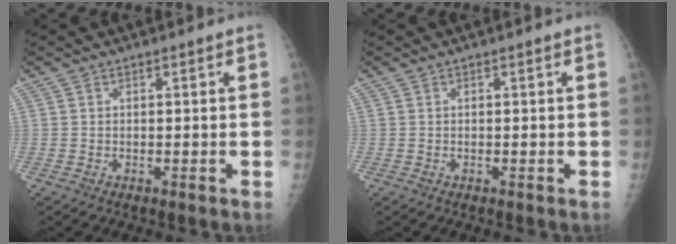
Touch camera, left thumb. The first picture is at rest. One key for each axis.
{"total": 0.0}